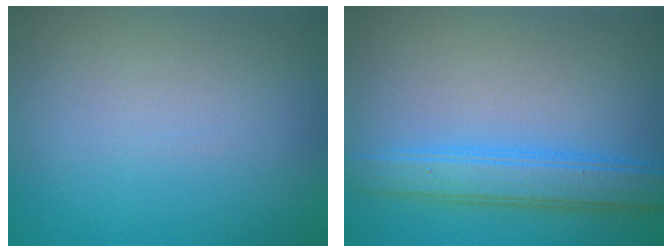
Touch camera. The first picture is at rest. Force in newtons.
{"total": 4.3, "press": 4.3, "slide": 0.2}